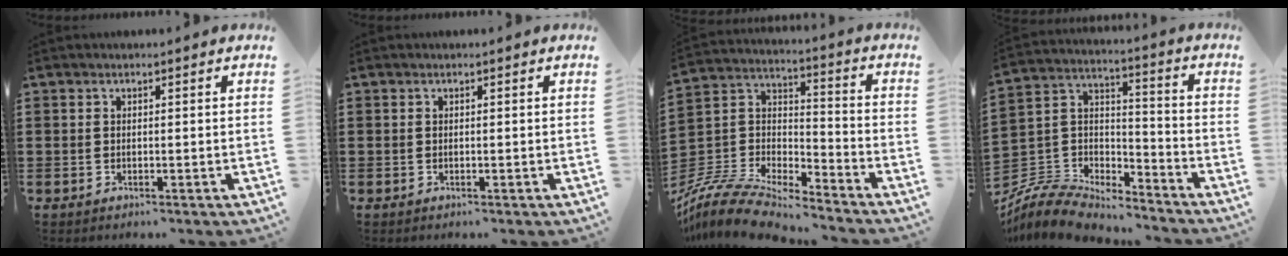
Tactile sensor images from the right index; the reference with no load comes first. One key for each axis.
{"total": 0.0}
{"total": 10.1, "fx": -9.4, "fy": 1.9, "fz": 3.2, "tx": -0.091, "ty": 0.003, "tz": -0.193}
{"total": 8.1, "fx": -7.5, "fy": 2.5, "fz": 1.6, "tx": -0.061, "ty": -0.004, "tz": -0.154}